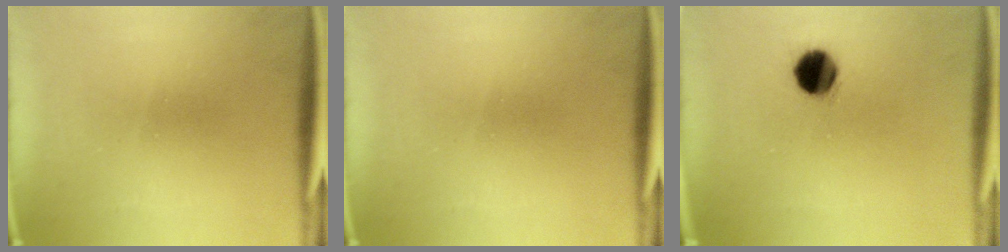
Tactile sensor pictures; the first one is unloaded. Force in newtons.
{"total": 0.0}
{"total": 7.6}